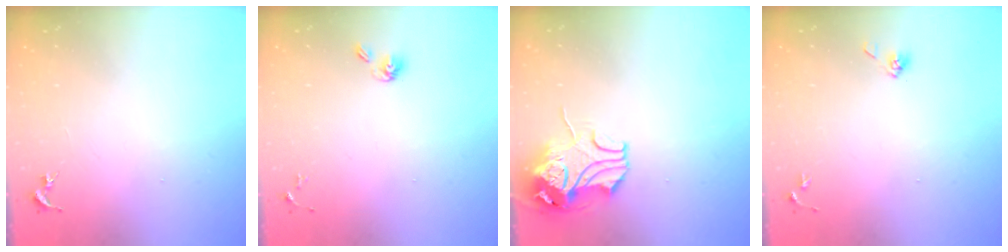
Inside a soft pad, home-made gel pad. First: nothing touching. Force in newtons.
{"total": 5.5, "press": 5.0, "slide": 2.2}
{"total": 10.6, "press": 10.4, "slide": 1.9}
{"total": 3.8, "press": 3.3, "slide": 1.8}